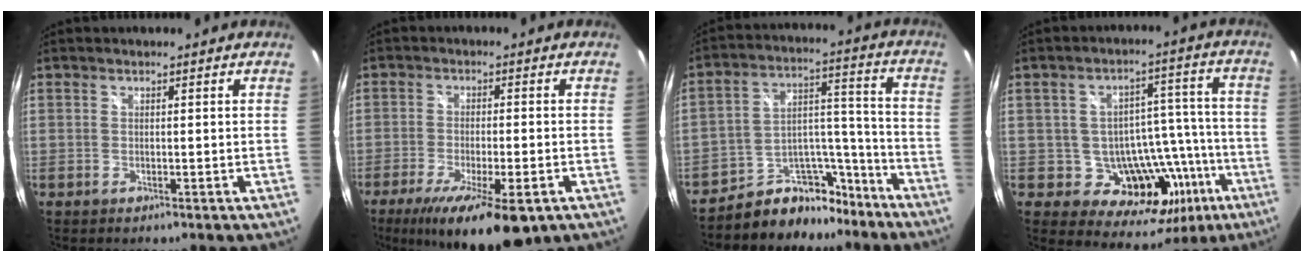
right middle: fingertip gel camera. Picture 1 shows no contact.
{"total": 15.4, "force": [-9.4, 4.4, 11.4], "torque": [-0.214, -0.046, -0.145]}
{"total": 13.3, "force": [-10.7, 7.2, 3.5], "torque": [-0.047, 0.069, -0.153]}
{"total": 14.2, "force": [-6.2, 10.5, 7.3], "torque": [-0.109, 0.031, -0.060]}